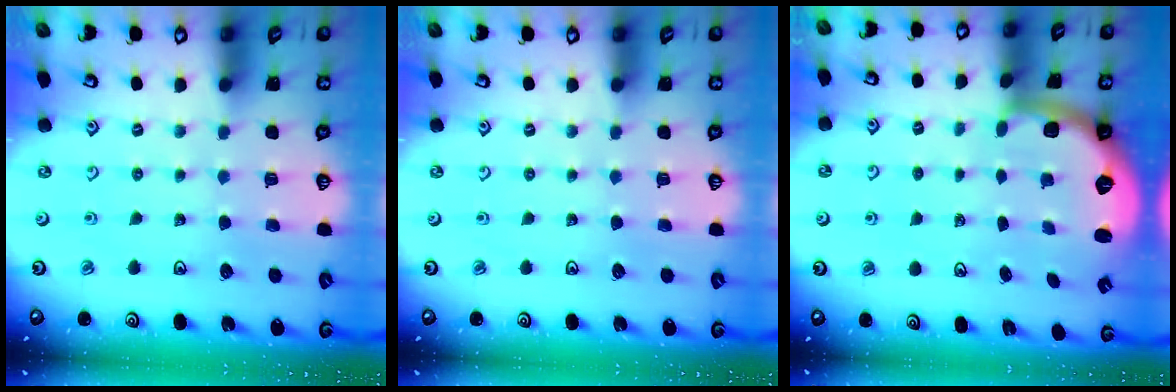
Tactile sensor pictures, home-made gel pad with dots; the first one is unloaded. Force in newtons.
{"total": 0.0}
{"total": 1.9, "press": 1.8, "slide": 0.5}